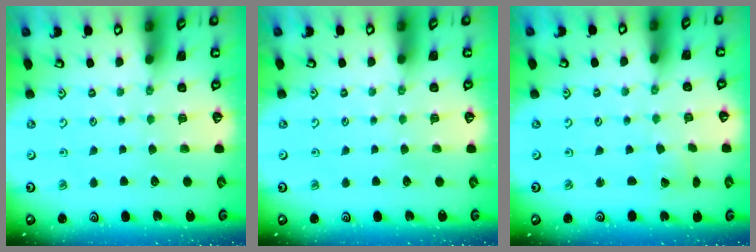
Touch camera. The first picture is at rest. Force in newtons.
{"total": 0.0}
{"total": 1.5, "press": 1.5, "slide": 0.0}